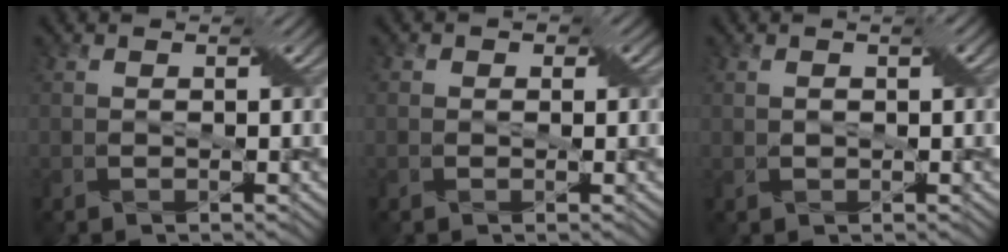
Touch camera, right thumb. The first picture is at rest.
{"total": 1.2, "force": [0.4, 1.1, 0.3], "torque": [-0.004, -0.001, -0.003]}
{"total": 1.2, "force": [0.3, 0.5, 1.0], "torque": [-0.019, 0.004, 0.007]}